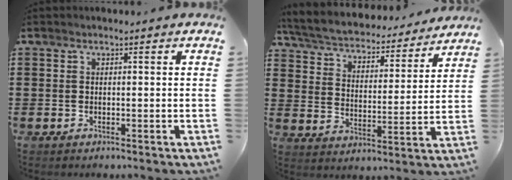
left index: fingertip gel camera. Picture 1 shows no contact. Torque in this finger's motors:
{"motor_torque": [2.14, 0.00, 0.58, 0.21]}